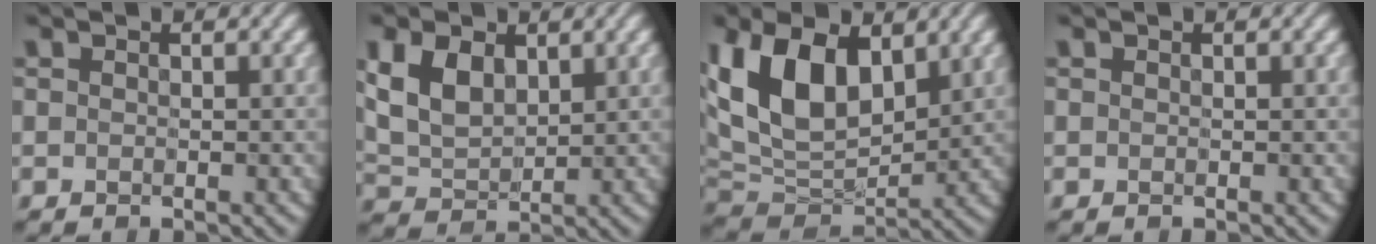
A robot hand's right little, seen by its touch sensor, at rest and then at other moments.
{"total": 5.2, "force": [1.3, 3.4, 3.7], "torque": [-0.082, -0.004, 0.024]}
{"total": 11.3, "force": [3.4, 6.7, 8.4], "torque": [-0.189, 0.004, 0.060]}
{"total": 0.0}